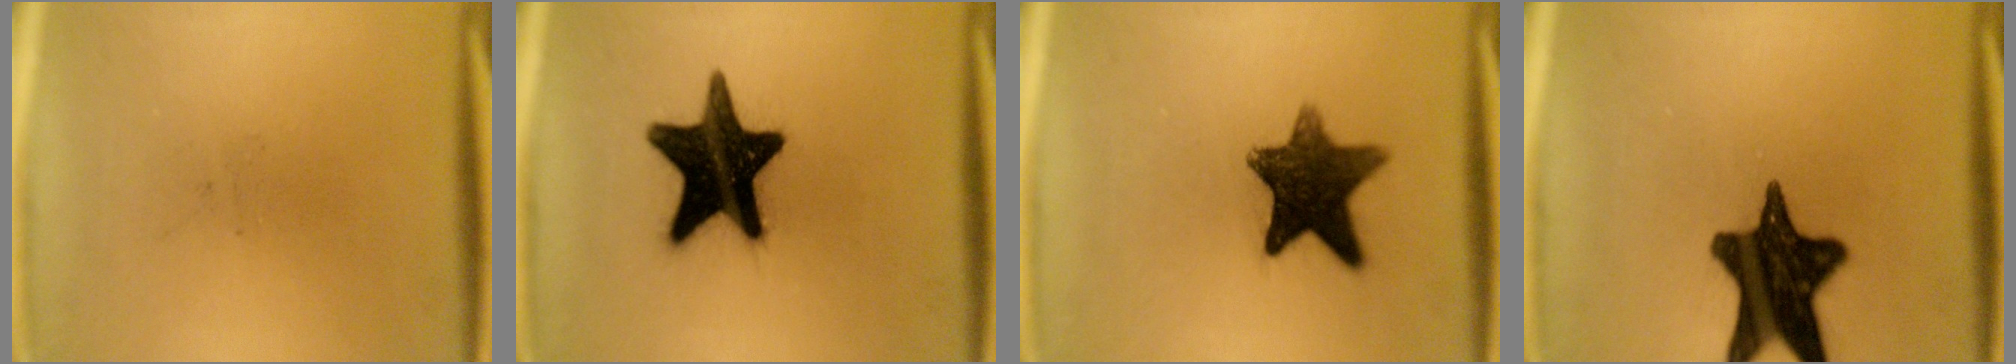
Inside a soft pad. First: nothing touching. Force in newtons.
{"total": 18.1}
{"total": 11.7}
{"total": 16.5}